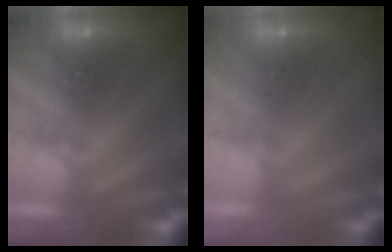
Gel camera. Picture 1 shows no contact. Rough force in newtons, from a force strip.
{"total": 2.8}